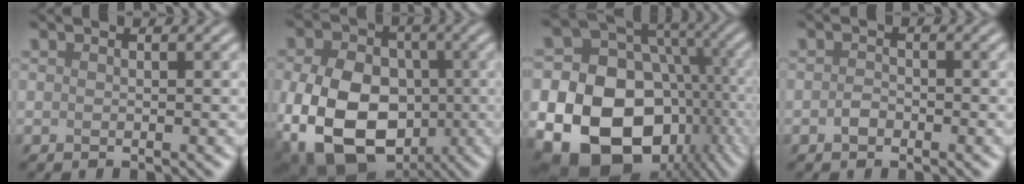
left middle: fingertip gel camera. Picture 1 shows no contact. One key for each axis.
{"total": 14.8, "fx": -4.0, "fy": 11.0, "fz": 9.1, "tx": -0.161, "ty": -0.032, "tz": -0.083}
{"total": 21.2, "fx": -5.9, "fy": 17.3, "fz": 10.9, "tx": -0.187, "ty": -0.031, "tz": -0.109}
{"total": 1.1, "fx": -0.5, "fy": 0.7, "fz": 0.6, "tx": -0.013, "ty": 0.000, "tz": -0.013}